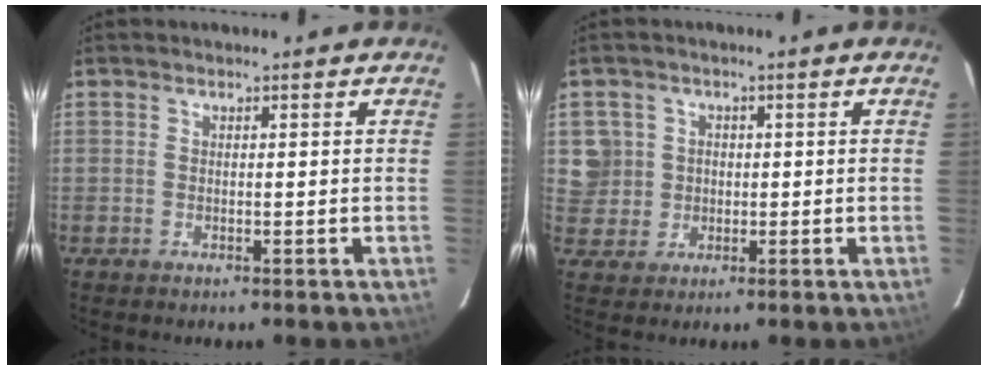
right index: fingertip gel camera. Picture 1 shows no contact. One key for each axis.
{"total": 5.7, "fx": 0.4, "fy": 5.6, "fz": 0.9, "tx": -0.012, "ty": 0.019, "tz": 0.015}